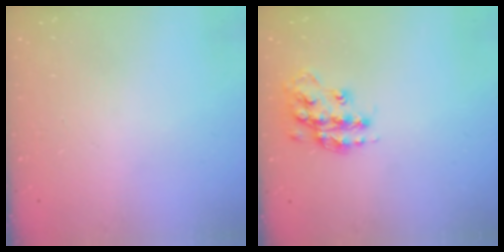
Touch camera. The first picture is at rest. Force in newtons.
{"total": 15.0, "press": 15.0, "slide": 1.0}